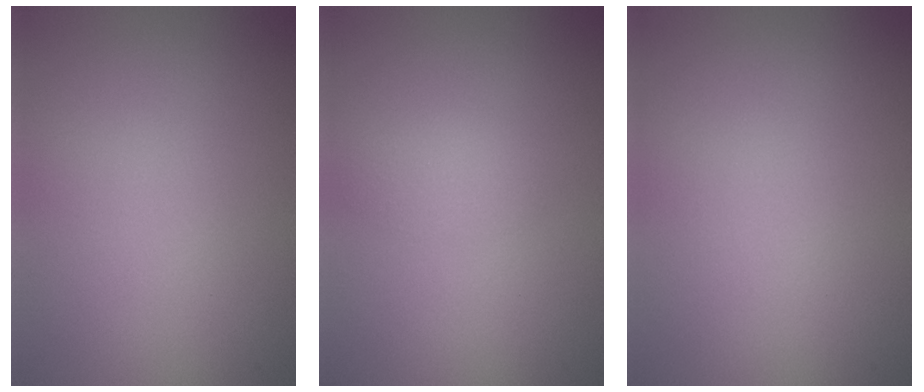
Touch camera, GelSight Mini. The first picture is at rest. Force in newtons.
{"total": 1.2, "press": 1.2, "slide": 0.0}
{"total": 0.0}